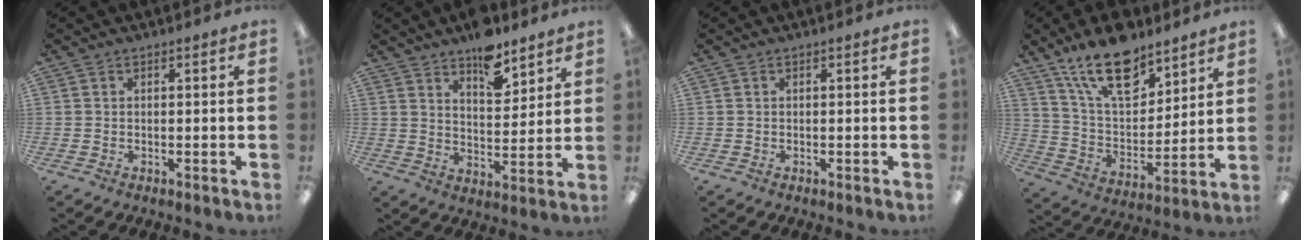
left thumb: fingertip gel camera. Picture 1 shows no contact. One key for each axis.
{"total": 9.4, "fx": 7.5, "fy": 4.1, "fz": 4.0, "tx": -0.047, "ty": -0.048, "tz": 0.130}
{"total": 0.0}
{"total": 18.9, "fx": 13.3, "fy": 8.8, "fz": 10.2, "tx": -0.178, "ty": -0.070, "tz": 0.234}